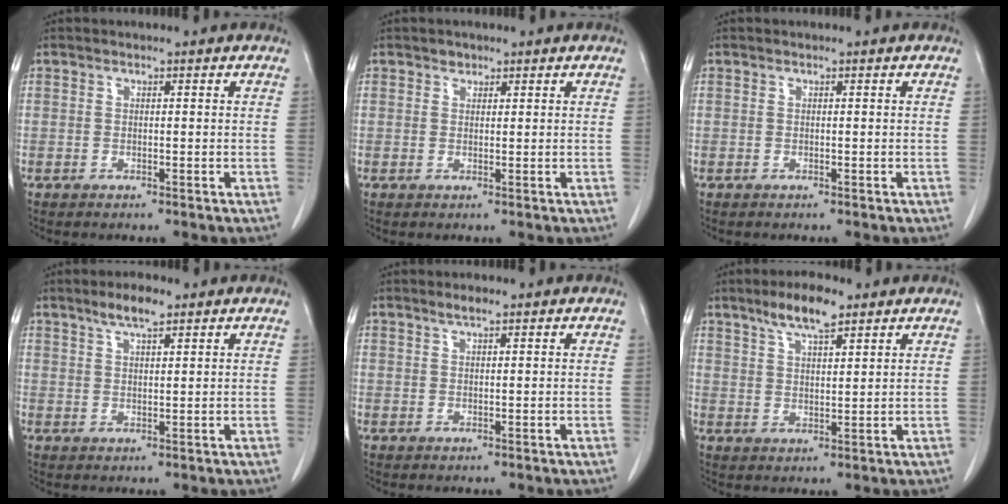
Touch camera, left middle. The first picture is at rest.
{"total": 1.0, "force": [0.7, 0.6, 0.1], "torque": [0.001, -0.005, 0.009]}
{"total": 0.0}
{"total": 4.3, "force": [3.1, 0.8, 2.9], "torque": [-0.057, 0.004, 0.056]}
{"total": 1.5, "force": [1.2, 0.2, 0.9], "torque": [-0.022, 0.002, 0.025]}
{"total": 6.7, "force": [4.7, 1.4, 4.6], "torque": [-0.090, 0.006, 0.085]}